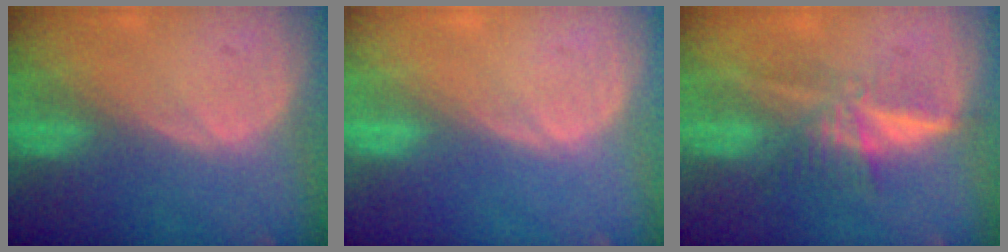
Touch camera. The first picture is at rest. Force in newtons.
{"total": 0.0}
{"total": 5.8, "press": 5.5, "slide": 2.0}